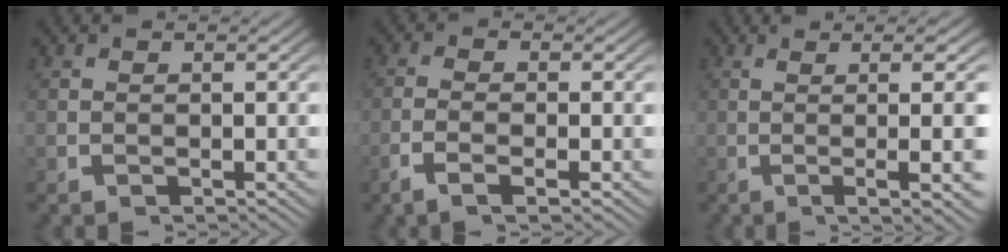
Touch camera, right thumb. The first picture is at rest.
{"total": 2.4, "force": [-1.2, 0.5, 2.0], "torque": [-0.052, -0.003, -0.024]}
{"total": 8.9, "force": [-0.6, 2.4, 8.5], "torque": [-0.117, 0.002, -0.005]}